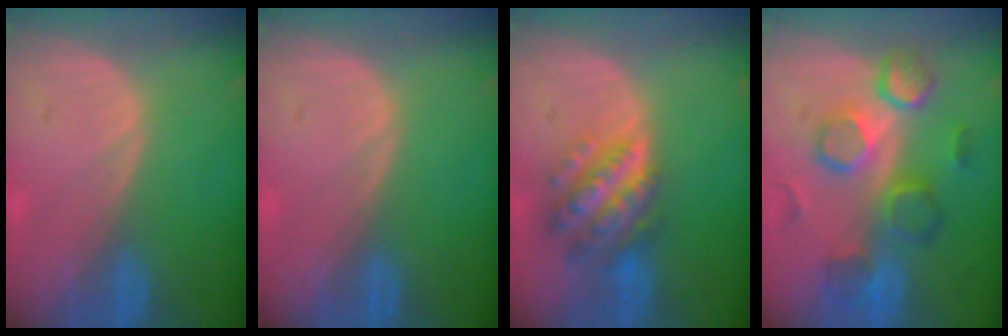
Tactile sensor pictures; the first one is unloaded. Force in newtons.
{"total": 0.0}
{"total": 7.5, "press": 7.5, "slide": 0.5}
{"total": 9.3, "press": 9.0, "slide": 2.3}